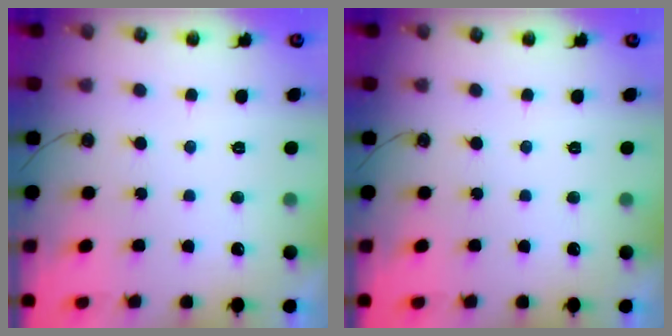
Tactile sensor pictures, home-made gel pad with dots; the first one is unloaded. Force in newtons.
{"total": 0.0}